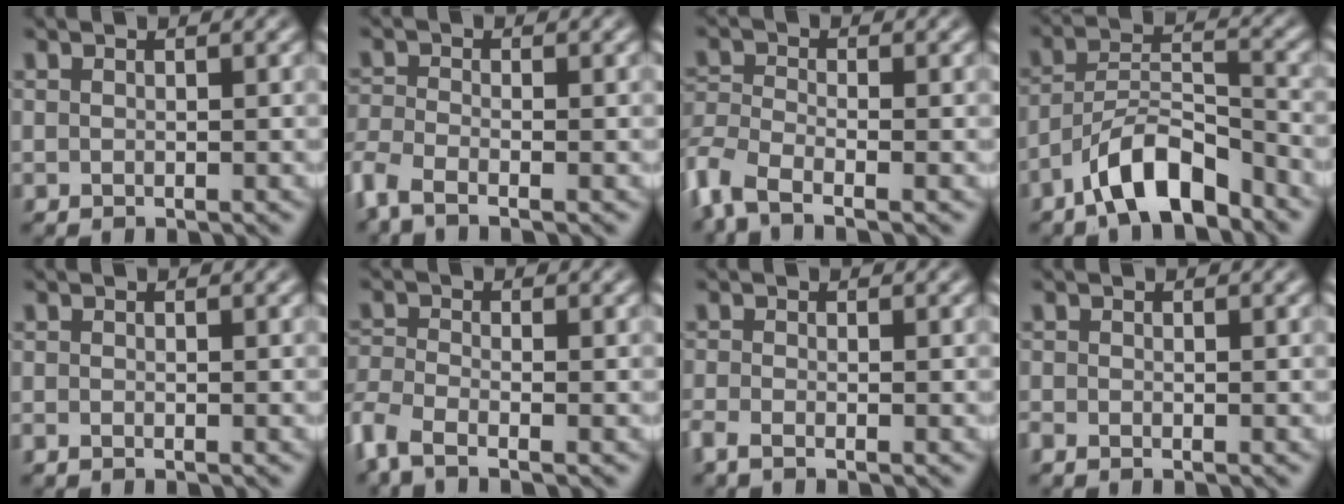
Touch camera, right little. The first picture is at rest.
{"total": 3.2, "force": [-2.4, 1.2, 1.7], "torque": [-0.051, -0.017, -0.038]}
{"total": 4.1, "force": [-2.6, 2.2, 2.2], "torque": [-0.076, -0.025, -0.039]}
{"total": 6.1, "force": [-4.2, 2.4, 3.6], "torque": [-0.047, -0.010, -0.067]}
{"total": 0.8, "force": [-0.8, 0.1, 0.2], "torque": [-0.007, -0.007, -0.011]}
{"total": 3.6, "force": [-2.6, 1.5, 1.9], "torque": [-0.057, -0.018, -0.041]}
{"total": 1.8, "force": [-1.5, 0.5, 0.8], "torque": [-0.027, -0.013, -0.024]}
{"total": 1.0, "force": [-0.9, 0.5, 0.3], "torque": [-0.011, -0.008, -0.016]}